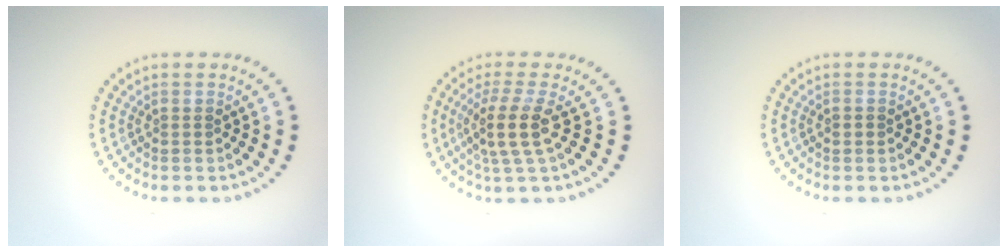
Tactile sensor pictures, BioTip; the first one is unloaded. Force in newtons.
{"total": 3.5, "press": 2.7, "slide": 2.3}
{"total": 0.9, "press": 0.9, "slide": 0.1}